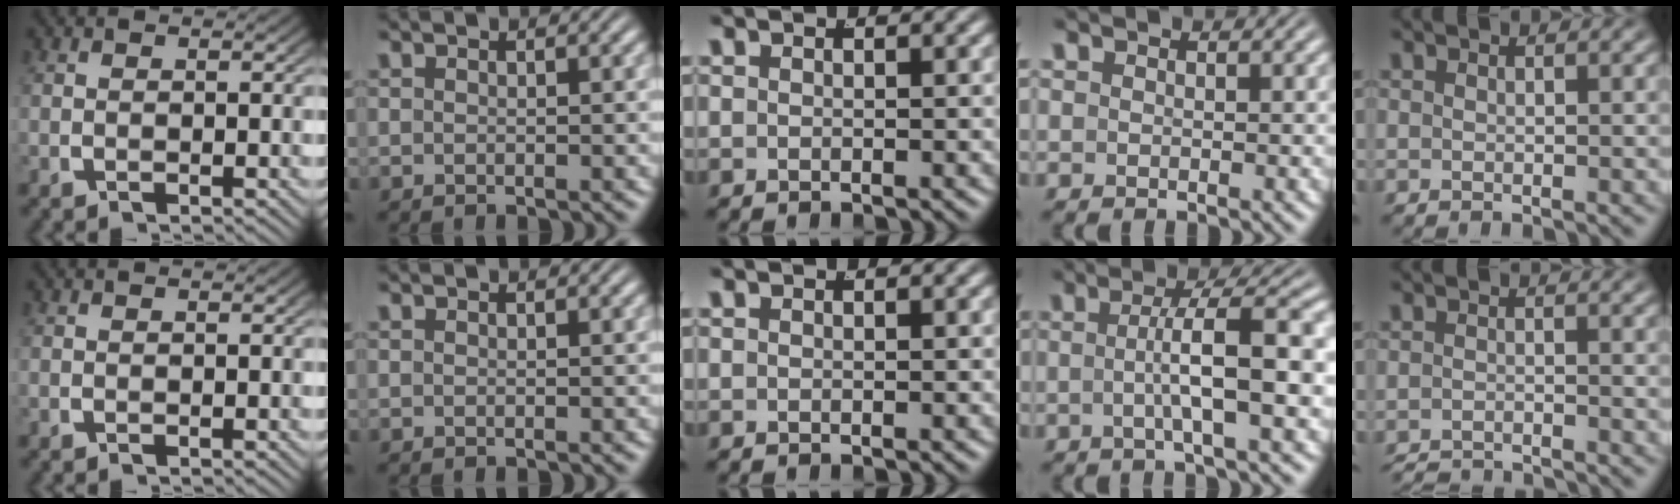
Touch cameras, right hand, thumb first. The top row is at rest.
{"ring": {"total": 4.9, "force": [-0.7, 0.0, 4.9], "torque": [-0.070, 0.005, -0.009]}, "little": {"total": 3.6, "force": [-3.6, 0.0, 0.1], "torque": [-0.001, -0.017, -0.055]}}